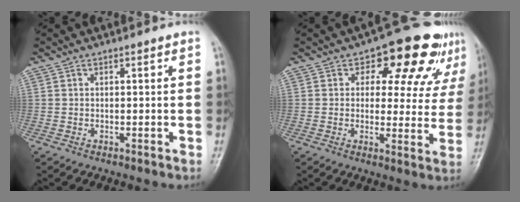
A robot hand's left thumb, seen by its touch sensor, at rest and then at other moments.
{"total": 13.8, "force": [7.9, 7.8, 8.2], "torque": [-0.045, -0.022, 0.090]}